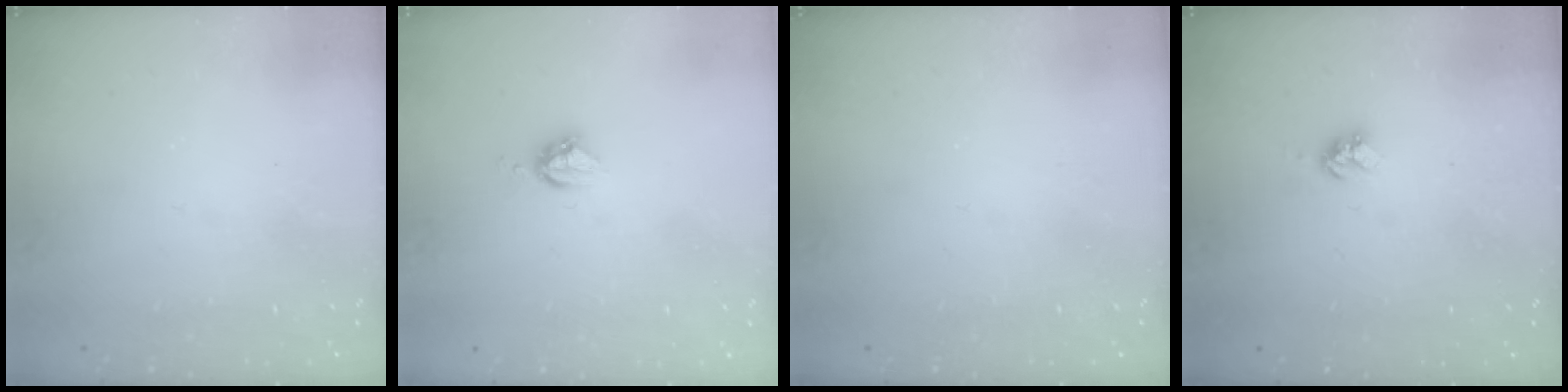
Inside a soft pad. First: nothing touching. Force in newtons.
{"total": 5.1, "press": 5.1, "slide": 0.0}
{"total": 0.0}
{"total": 3.9, "press": 3.9, "slide": 0.4}